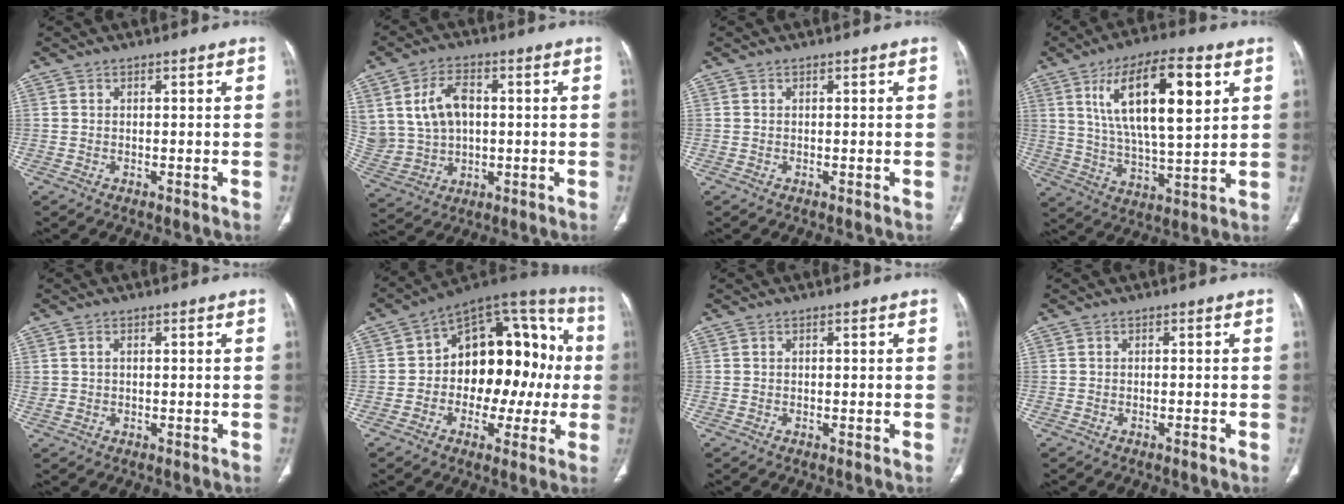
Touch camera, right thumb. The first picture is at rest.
{"total": 9.5, "force": [1.8, 6.3, 6.8], "torque": [-0.127, 0.002, 0.048]}
{"total": 0.0}
{"total": 19.1, "force": [6.9, 6.7, 16.5], "torque": [-0.268, -0.019, 0.120]}
{"total": 1.8, "force": [0.5, 1.3, 1.2], "torque": [-0.027, 0.002, 0.016]}
{"total": 21.4, "force": [-0.3, 13.5, 16.6], "torque": [-0.186, 0.055, -0.007]}
{"total": 0.0}
{"total": 0.7, "force": [-0.5, 0.2, 0.5], "torque": [-0.010, 0.001, -0.010]}